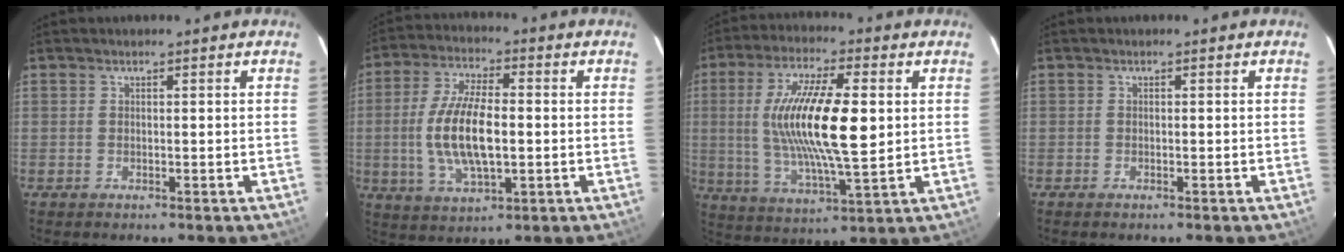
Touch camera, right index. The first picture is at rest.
{"total": 12.7, "force": [-1.1, 5.0, 11.6], "torque": [-0.238, 0.001, -0.018]}
{"total": 17.2, "force": [2.1, 4.6, 16.5], "torque": [-0.309, 0.001, 0.040]}
{"total": 0.5, "force": [-0.4, 0.2, 0.2], "torque": [-0.006, -0.001, -0.009]}